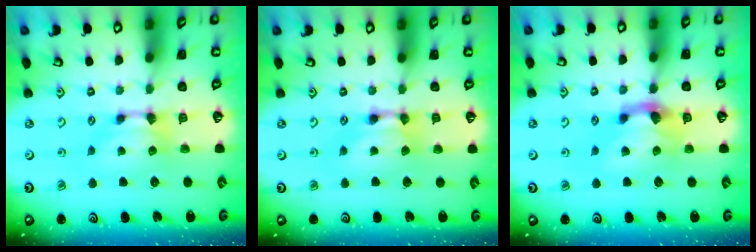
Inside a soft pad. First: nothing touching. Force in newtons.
{"total": 1.9, "press": 1.9, "slide": 0.1}
{"total": 2.6, "press": 1.9, "slide": 1.7}